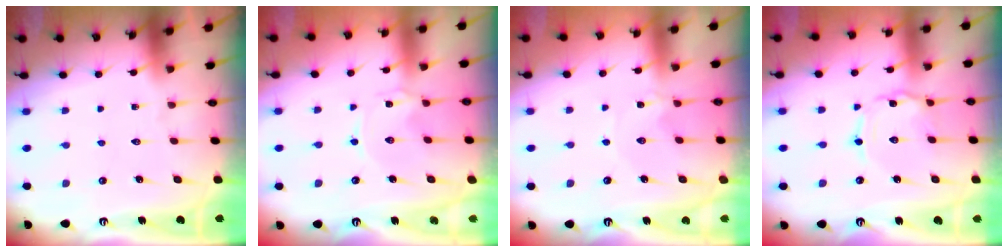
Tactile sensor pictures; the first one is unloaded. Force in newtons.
{"total": 0.0}
{"total": 0.0}
{"total": 0.7, "press": 0.7, "slide": 0.1}